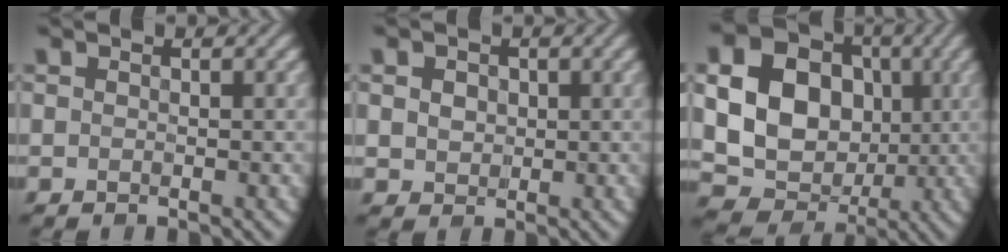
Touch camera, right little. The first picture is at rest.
{"total": 2.8, "force": [0.8, 2.2, 1.4], "torque": [-0.043, 0.008, 0.017]}
{"total": 16.8, "force": [2.2, 14.2, 8.7], "torque": [-0.181, 0.025, 0.018]}